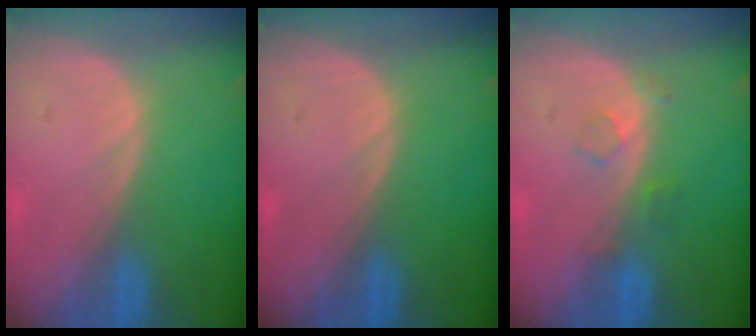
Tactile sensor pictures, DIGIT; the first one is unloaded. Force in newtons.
{"total": 0.0}
{"total": 2.1, "press": 2.1, "slide": 0.2}